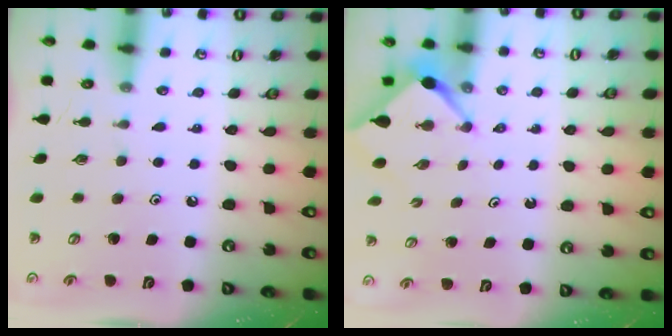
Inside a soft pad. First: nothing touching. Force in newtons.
{"total": 2.6, "press": 2.5, "slide": 0.3}